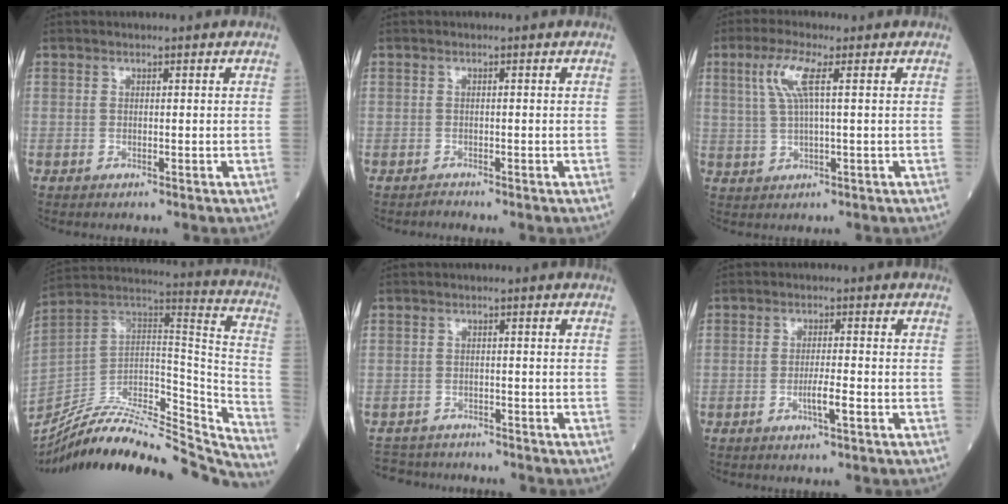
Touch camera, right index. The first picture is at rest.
{"total": 0.6, "force": [-0.6, 0.0, -0.2], "torque": [0.002, -0.002, -0.012]}
{"total": 5.4, "force": [1.9, 0.4, 5.0], "torque": [-0.112, 0.011, 0.040]}
{"total": 32.3, "force": [-29.7, 5.4, 11.7], "torque": [-0.143, 0.001, -0.438]}
{"total": 6.5, "force": [-6.1, 2.2, 0.5], "torque": [-0.005, 0.002, -0.094]}
{"total": 3.3, "force": [-1.3, 0.0, 3.0], "torque": [-0.054, -0.002, -0.025]}